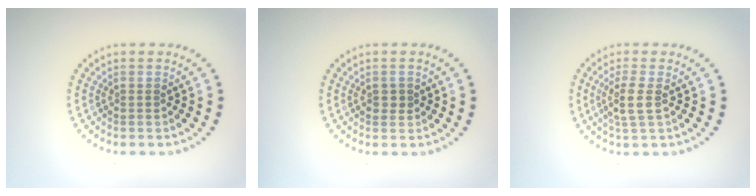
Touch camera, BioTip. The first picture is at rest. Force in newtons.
{"total": 1.2, "press": 1.2, "slide": 0.1}
{"total": 2.3, "press": 2.1, "slide": 1.0}